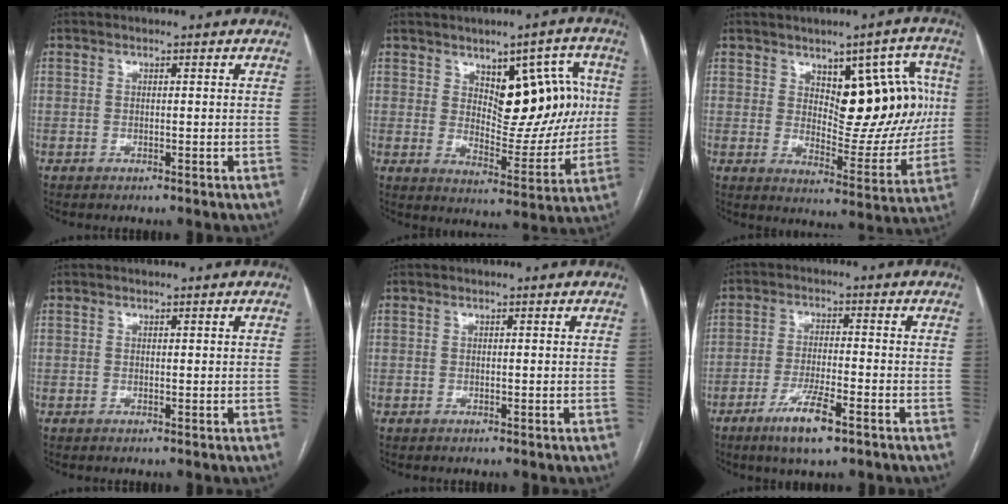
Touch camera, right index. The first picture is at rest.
{"total": 13.0, "force": [3.2, 6.3, 10.8], "torque": [-0.138, 0.019, 0.060]}
{"total": 14.4, "force": [3.3, 6.6, 12.4], "torque": [-0.147, 0.021, 0.060]}
{"total": 0.0}
{"total": 0.0}
{"total": 7.4, "force": [-4.6, 0.9, 5.8], "torque": [-0.112, -0.012, -0.078]}